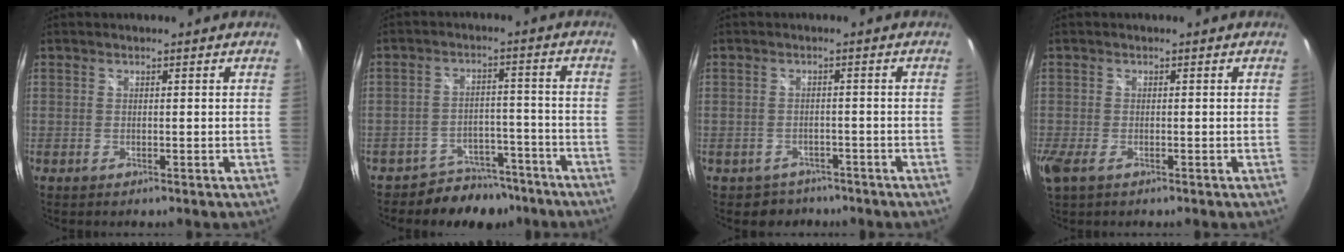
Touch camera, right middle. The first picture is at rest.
{"total": 8.7, "force": [-7.2, 4.8, 1.1], "torque": [-0.019, 0.022, -0.093]}
{"total": 4.1, "force": [-3.0, 2.7, 0.1], "torque": [-0.008, 0.007, -0.043]}
{"total": 3.8, "force": [-1.9, 1.7, 2.8], "torque": [-0.061, -0.014, -0.034]}